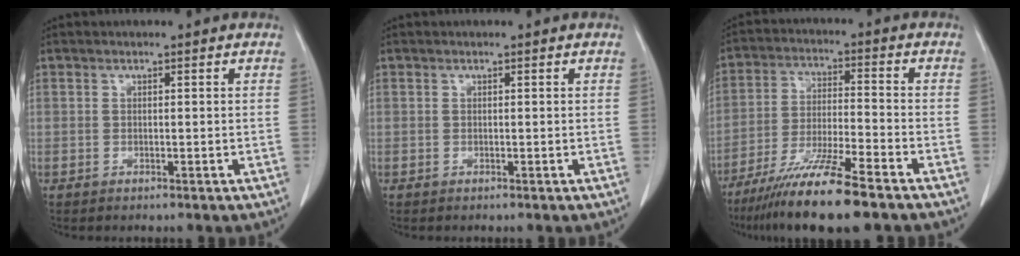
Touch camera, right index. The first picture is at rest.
{"total": 0.0}
{"total": 12.9, "force": [-9.4, 0.1, 8.9], "torque": [-0.163, -0.038, -0.165]}